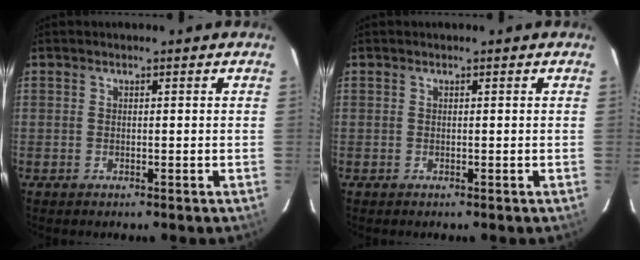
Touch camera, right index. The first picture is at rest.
{"total": 0.0}